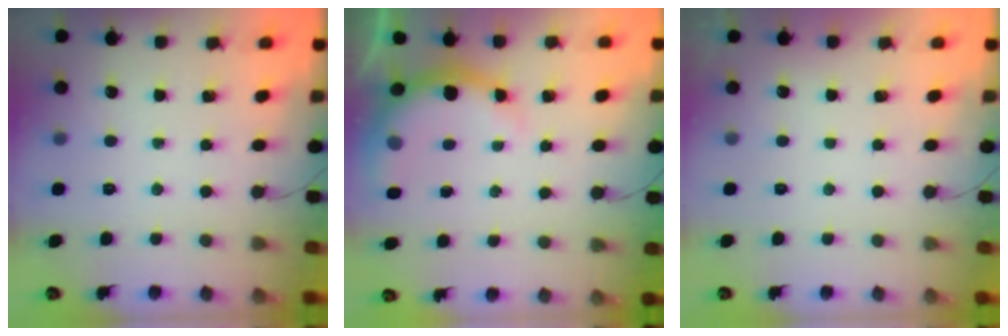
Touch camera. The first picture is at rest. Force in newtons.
{"total": 7.3, "press": 7.2, "slide": 1.2}
{"total": 3.0, "press": 3.0, "slide": 0.1}